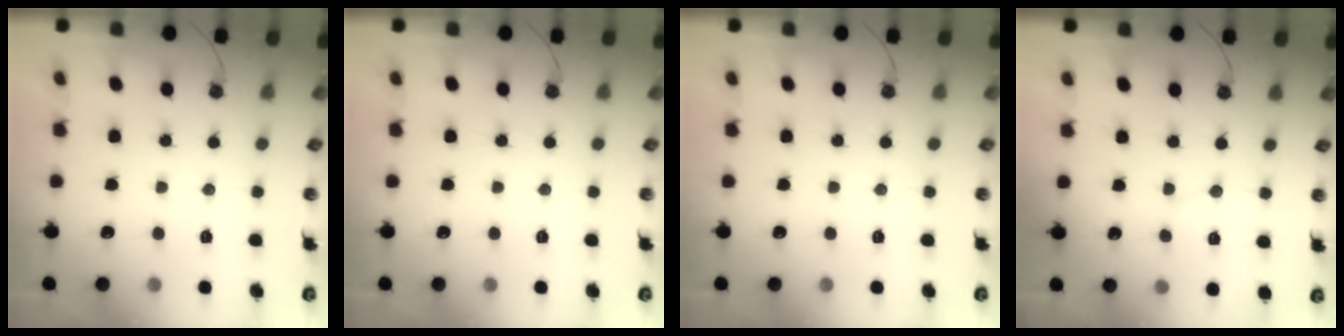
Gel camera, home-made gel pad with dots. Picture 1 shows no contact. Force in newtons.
{"total": 0.0}
{"total": 0.0}
{"total": 5.5, "press": 5.4, "slide": 1.0}